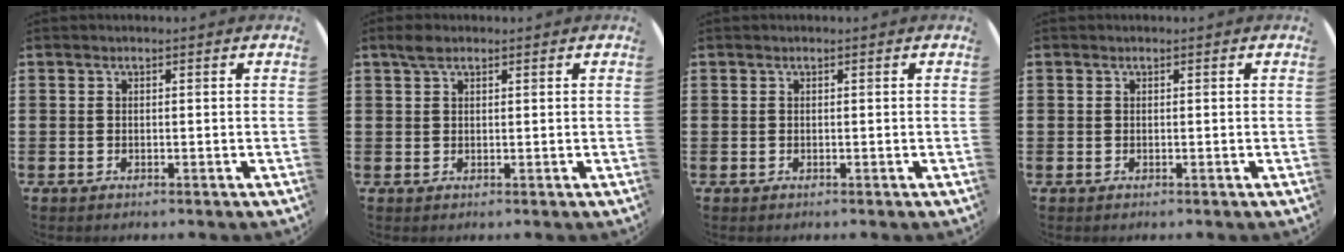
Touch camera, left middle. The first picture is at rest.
{"total": 1.9, "force": [1.4, 0.9, 0.9], "torque": [-0.013, 0.002, 0.023]}
{"total": 0.0}
{"total": 0.0}